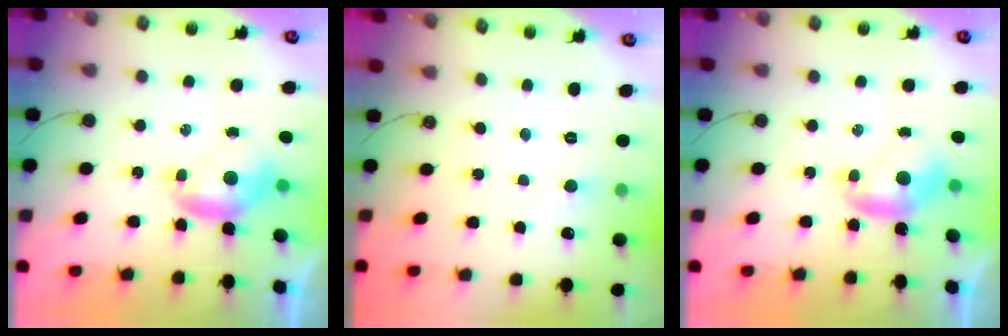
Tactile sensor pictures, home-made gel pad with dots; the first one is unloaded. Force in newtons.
{"total": 0.6, "press": 0.3, "slide": 0.5}
{"total": 0.0}